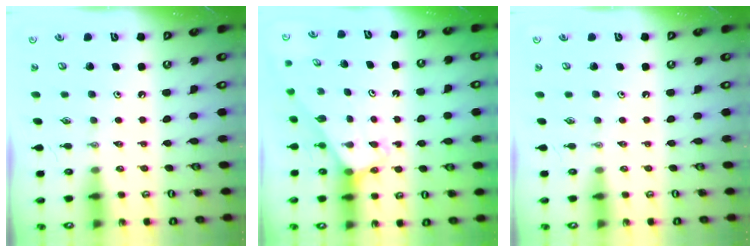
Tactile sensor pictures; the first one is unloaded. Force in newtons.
{"total": 3.0, "press": 3.0, "slide": 0.2}
{"total": 0.0}